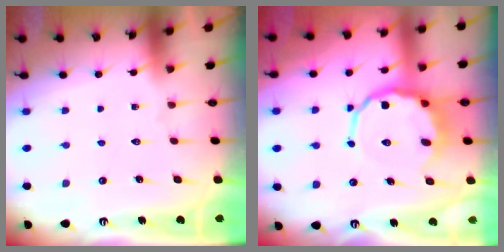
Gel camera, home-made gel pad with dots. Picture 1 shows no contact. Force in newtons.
{"total": 8.8, "press": 8.2, "slide": 3.1}